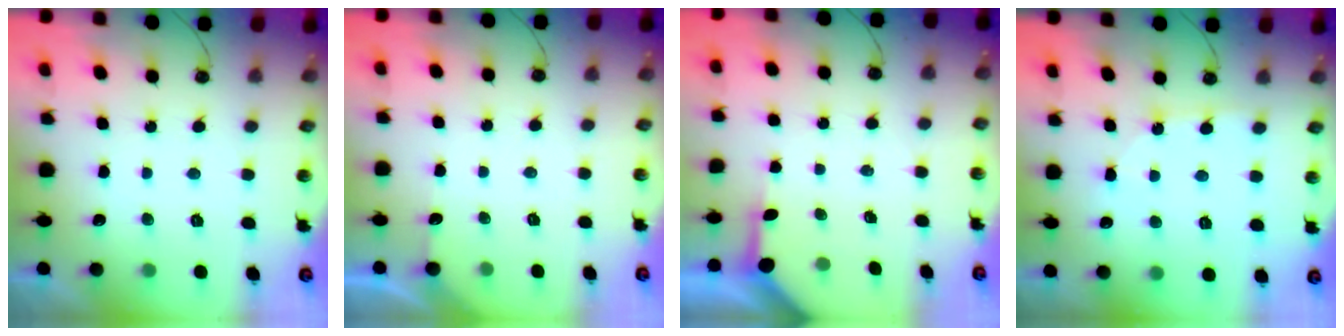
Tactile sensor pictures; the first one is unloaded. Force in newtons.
{"total": 3.2, "press": 3.2, "slide": 0.3}
{"total": 3.7, "press": 3.7, "slide": 0.2}
{"total": 4.8, "press": 4.8, "slide": 0.5}